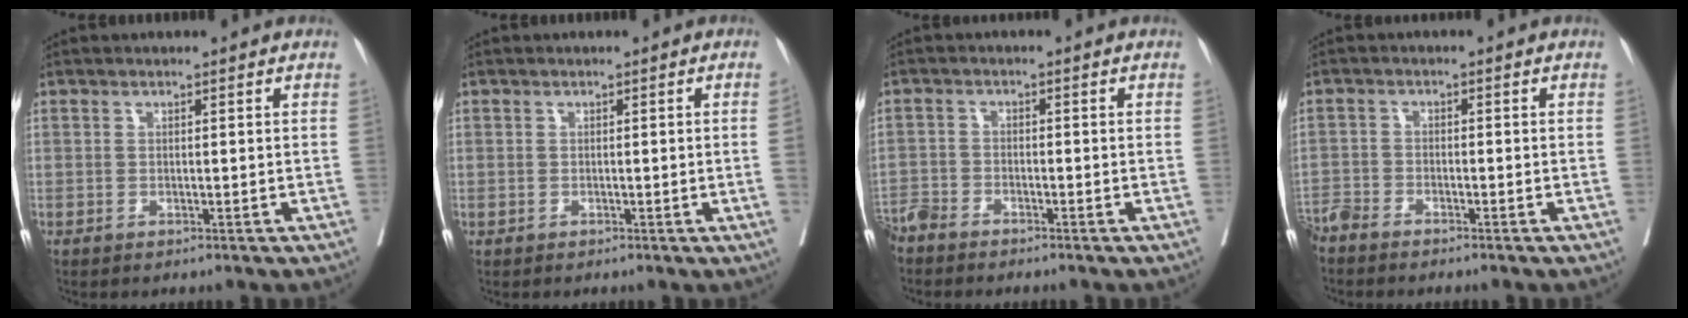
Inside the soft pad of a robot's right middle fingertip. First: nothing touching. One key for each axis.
{"total": 1.2, "fx": 0.0, "fy": -0.7, "fz": 0.9, "tx": -0.013, "ty": 0.000, "tz": 0.000}
{"total": 3.4, "fx": -3.2, "fy": 0.6, "fz": 0.9, "tx": -0.010, "ty": -0.008, "tz": -0.067}
{"total": 3.4, "fx": -3.2, "fy": 0.2, "fz": 1.0, "tx": -0.013, "ty": -0.009, "tz": -0.066}